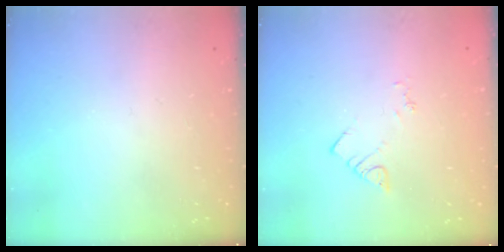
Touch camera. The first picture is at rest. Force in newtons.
{"total": 2.4, "press": 2.3, "slide": 0.4}